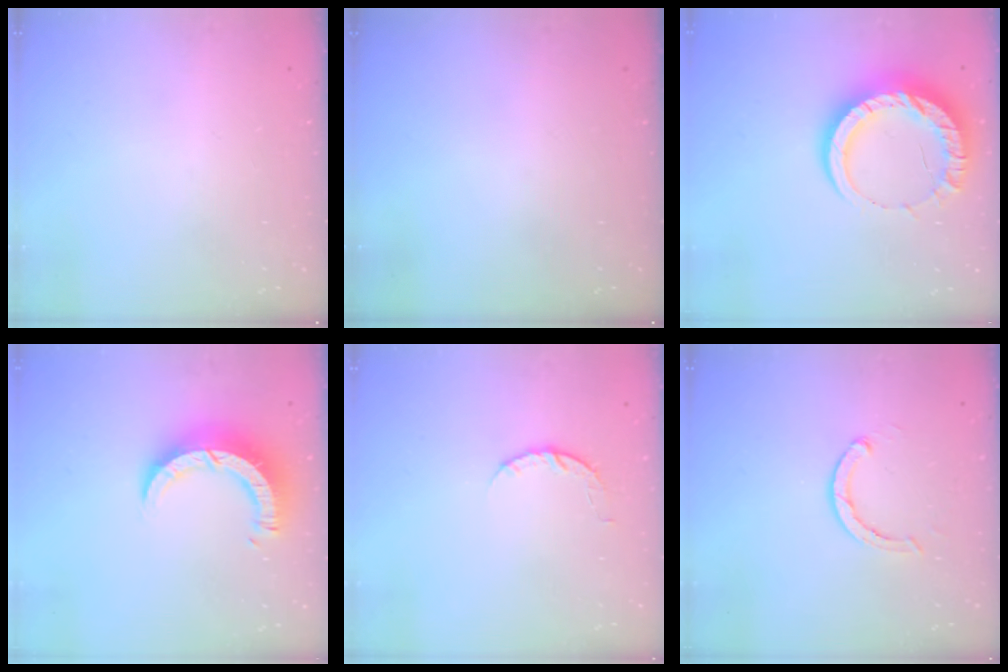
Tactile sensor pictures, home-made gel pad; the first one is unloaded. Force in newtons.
{"total": 0.0}
{"total": 14.8, "press": 14.8, "slide": 0.8}
{"total": 9.7, "press": 9.6, "slide": 1.0}
{"total": 3.9, "press": 3.9, "slide": 0.6}
{"total": 2.9, "press": 2.9, "slide": 0.5}